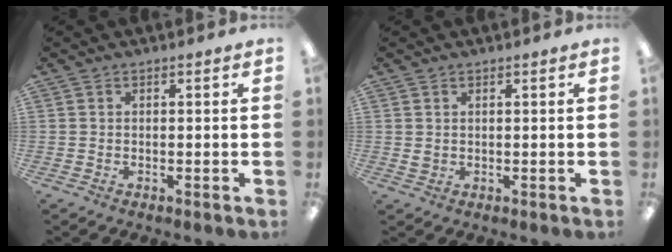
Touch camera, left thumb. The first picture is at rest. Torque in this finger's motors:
{"motor_torque": [0.12, 0.04, 0.26, -0.01, 0.00]}